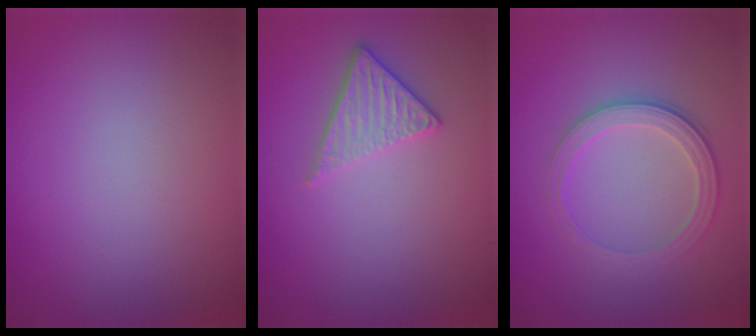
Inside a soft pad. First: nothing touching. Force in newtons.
{"total": 2.8, "press": 2.4, "slide": 1.3}
{"total": 2.8, "press": 2.6, "slide": 1.1}